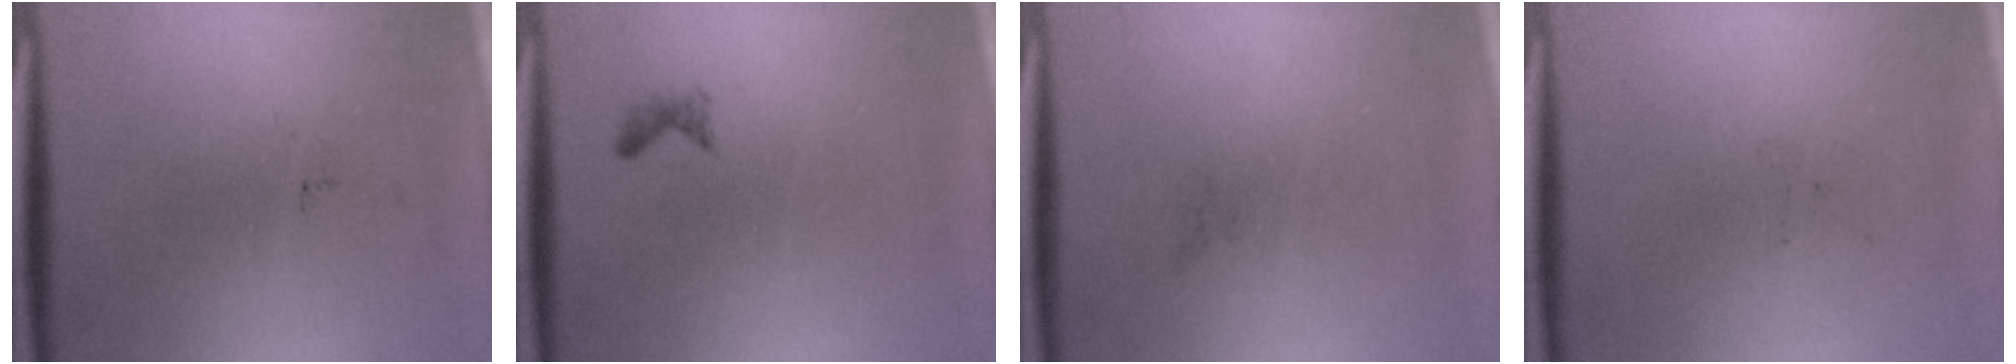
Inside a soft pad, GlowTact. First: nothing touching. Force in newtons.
{"total": 0.6}
{"total": 0.0}
{"total": 0.0}